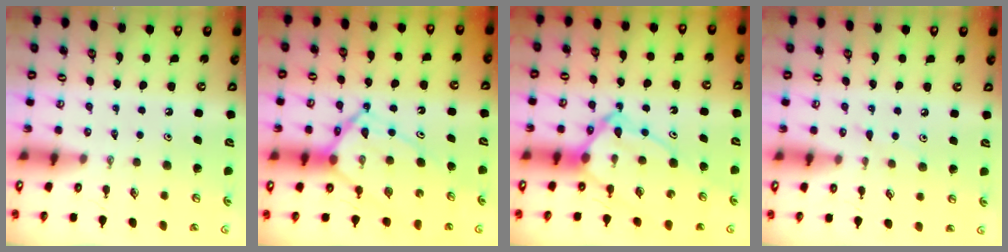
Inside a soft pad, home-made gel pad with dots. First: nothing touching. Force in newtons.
{"total": 12.8, "press": 12.8, "slide": 1.3}
{"total": 12.7, "press": 12.6, "slide": 1.5}
{"total": 3.6, "press": 3.5, "slide": 0.6}